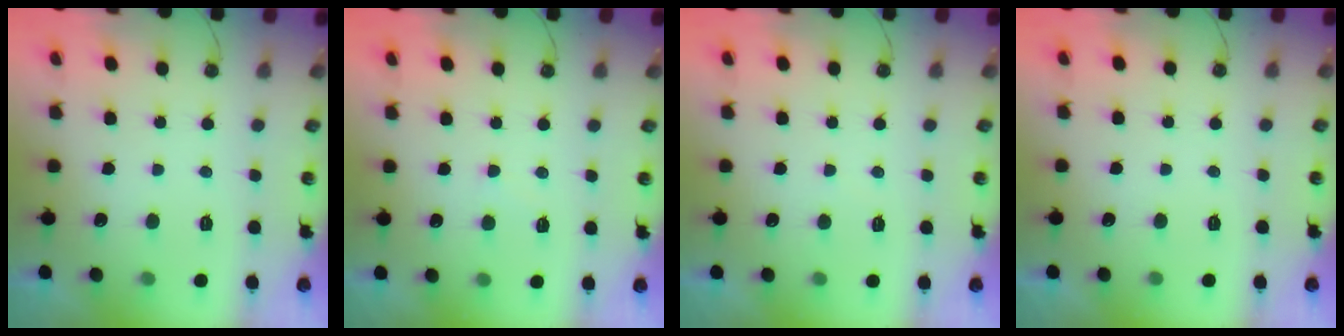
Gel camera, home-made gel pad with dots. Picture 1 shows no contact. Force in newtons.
{"total": 2.7, "press": 2.7, "slide": 0.4}
{"total": 3.1, "press": 3.1, "slide": 0.5}
{"total": 0.0}